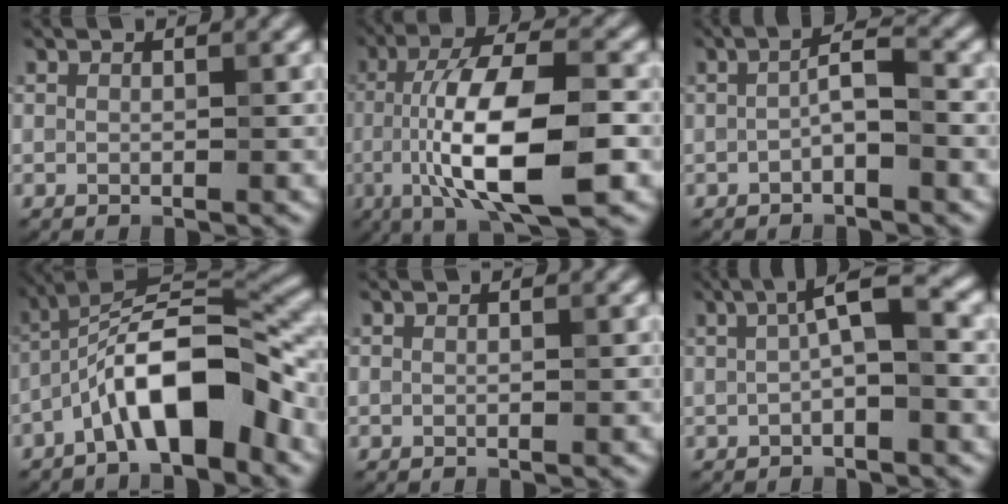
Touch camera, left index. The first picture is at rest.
{"total": 11.5, "force": [-2.9, 3.5, 10.6], "torque": [-0.180, 0.006, -0.052]}
{"total": 2.3, "force": [-0.7, 0.5, 2.1], "torque": [-0.038, 0.009, -0.018]}
{"total": 9.5, "force": [-4.2, 2.8, 8.1], "torque": [-0.134, 0.022, -0.080]}
{"total": 0.0}
{"total": 3.8, "force": [0.4, 0.7, 3.8], "torque": [-0.063, 0.012, 0.001]}